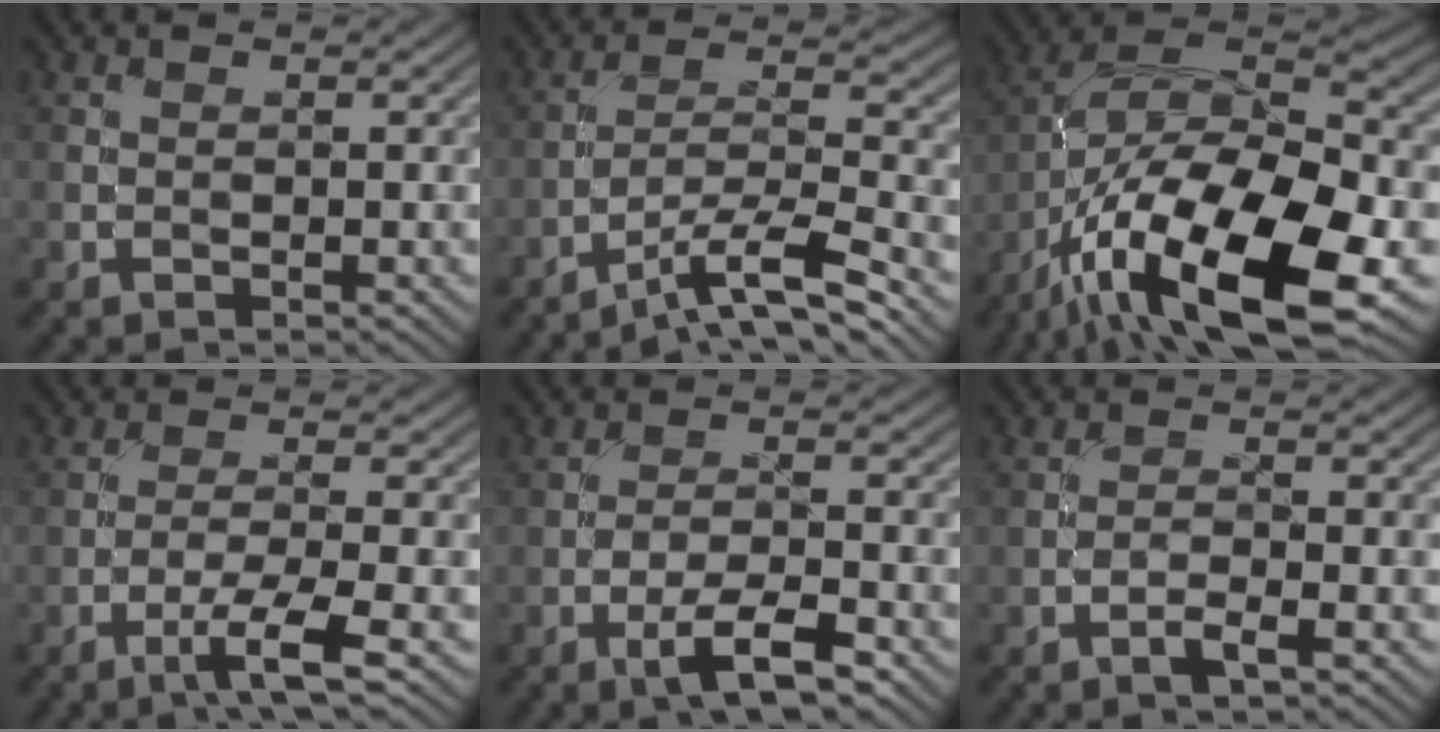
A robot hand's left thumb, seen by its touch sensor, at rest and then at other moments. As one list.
[{"total": 8.5, "force": [-6.1, 1.3, 5.7], "torque": [-0.093, 0.014, -0.113]}, {"total": 18.9, "force": [-9.4, 7.7, 14.4], "torque": [-0.271, -0.019, -0.166]}, {"total": 4.7, "force": [-2.5, 0.3, 3.9], "torque": [-0.070, 0.005, -0.053]}, {"total": 5.3, "force": [-3.1, 1.3, 4.1], "torque": [-0.075, 0.008, -0.056]}, {"total": 1.8, "force": [-1.1, 0.2, 1.4], "torque": [-0.032, 0.004, -0.026]}]